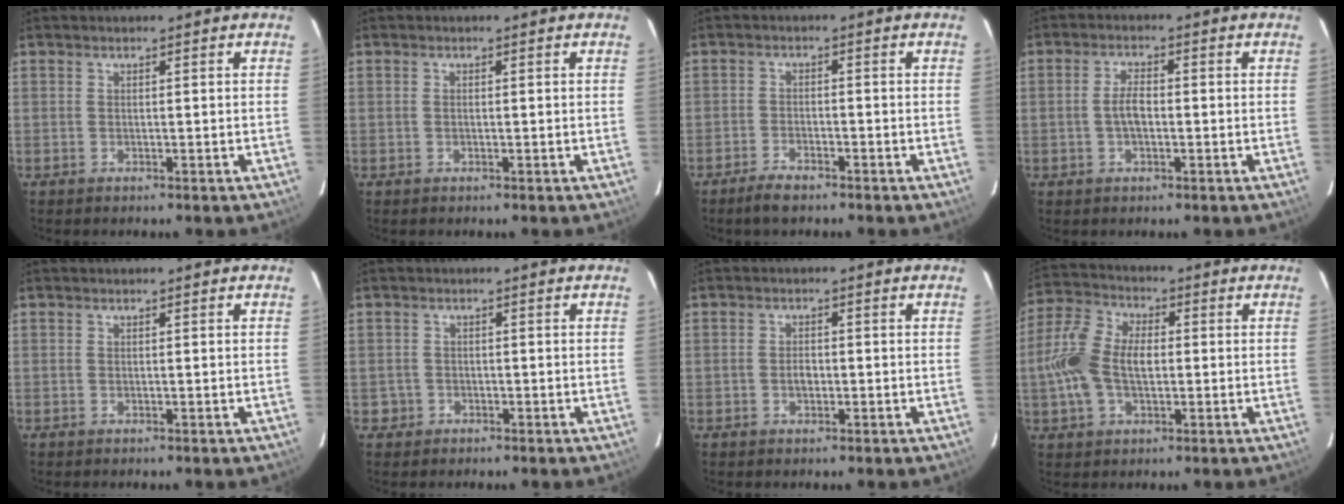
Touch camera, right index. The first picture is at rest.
{"total": 0.7, "force": [-0.1, 0.5, 0.4], "torque": [-0.007, 0.001, -0.001]}
{"total": 4.0, "force": [-3.2, 1.2, 2.0], "torque": [-0.059, -0.003, -0.062]}
{"total": 4.0, "force": [-0.6, 2.1, 3.4], "torque": [-0.067, 0.006, -0.007]}
{"total": 0.0}
{"total": 2.1, "force": [-0.8, 1.9, 0.0], "torque": [-0.003, 0.010, -0.010]}
{"total": 2.0, "force": [-0.5, 1.5, 1.2], "torque": [-0.023, 0.004, -0.010]}
{"total": 11.9, "force": [-0.7, 7.4, 9.3], "torque": [-0.205, 0.019, -0.015]}